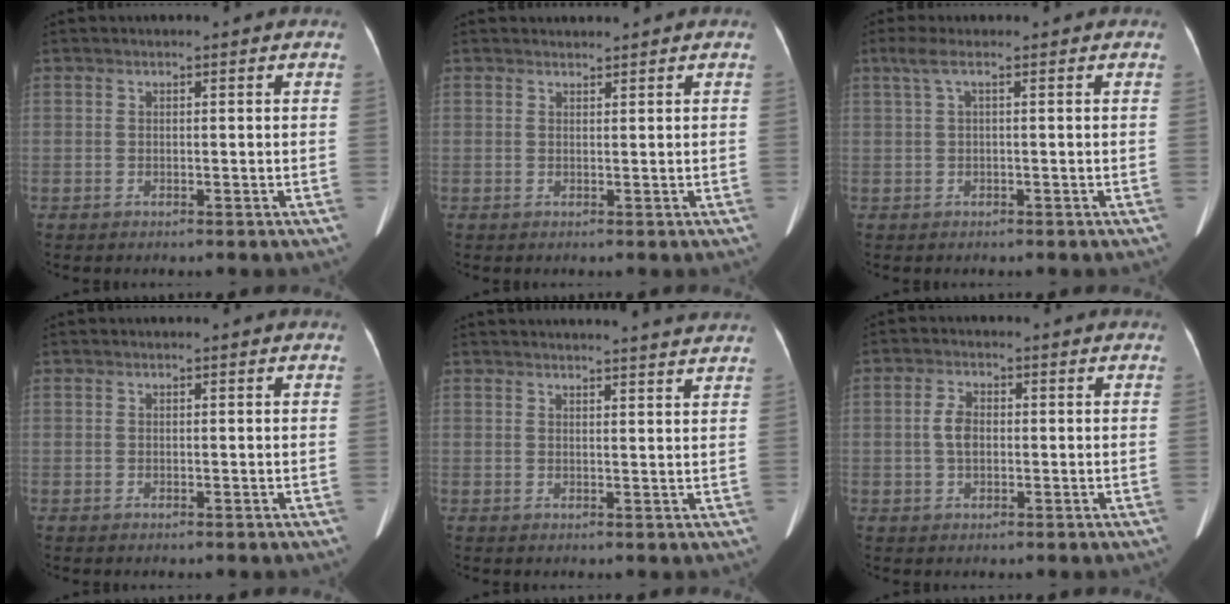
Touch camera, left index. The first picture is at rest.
{"total": 0.8, "force": [0.7, 0.0, -0.3], "torque": [-0.004, 0.000, 0.013]}
{"total": 2.1, "force": [0.8, -0.1, 1.9], "torque": [-0.056, 0.023, 0.023]}
{"total": 0.0}
{"total": 12.0, "force": [11.5, -0.2, 3.4], "torque": [-0.042, -0.006, 0.122]}
{"total": 3.2, "force": [-0.2, 2.1, 2.4], "torque": [-0.058, 0.010, -0.004]}